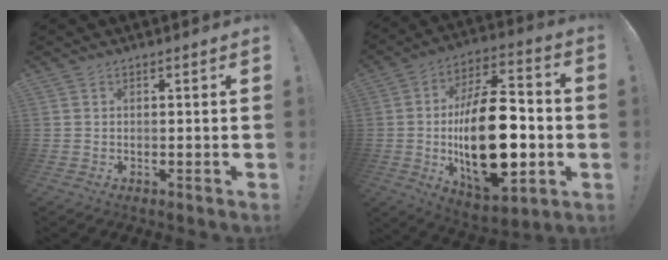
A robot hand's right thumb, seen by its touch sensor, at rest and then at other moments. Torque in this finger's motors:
{"motor_torque": [0.30, 2.43, 2.77, 0.00, 0.91]}